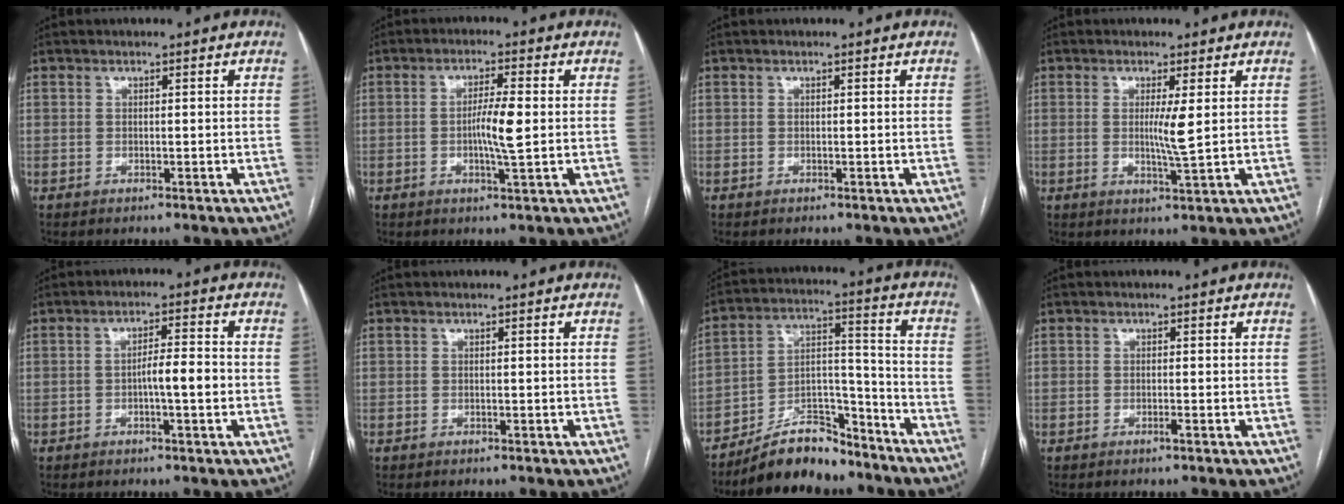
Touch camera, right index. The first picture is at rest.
{"total": 5.1, "force": [-0.3, 0.2, 5.1], "torque": [-0.094, -0.002, -0.006]}
{"total": 0.0}
{"total": 3.8, "force": [0.5, -0.4, 3.7], "torque": [-0.071, -0.010, 0.011]}
{"total": 4.5, "force": [-0.9, 0.5, 4.3], "torque": [-0.068, 0.006, -0.014]}
{"total": 0.0}
{"total": 11.9, "force": [-10.2, 4.0, 4.7], "torque": [-0.077, 0.031, -0.177]}
{"total": 0.5, "force": [-0.3, 0.0, 0.4], "torque": [-0.006, 0.000, -0.006]}